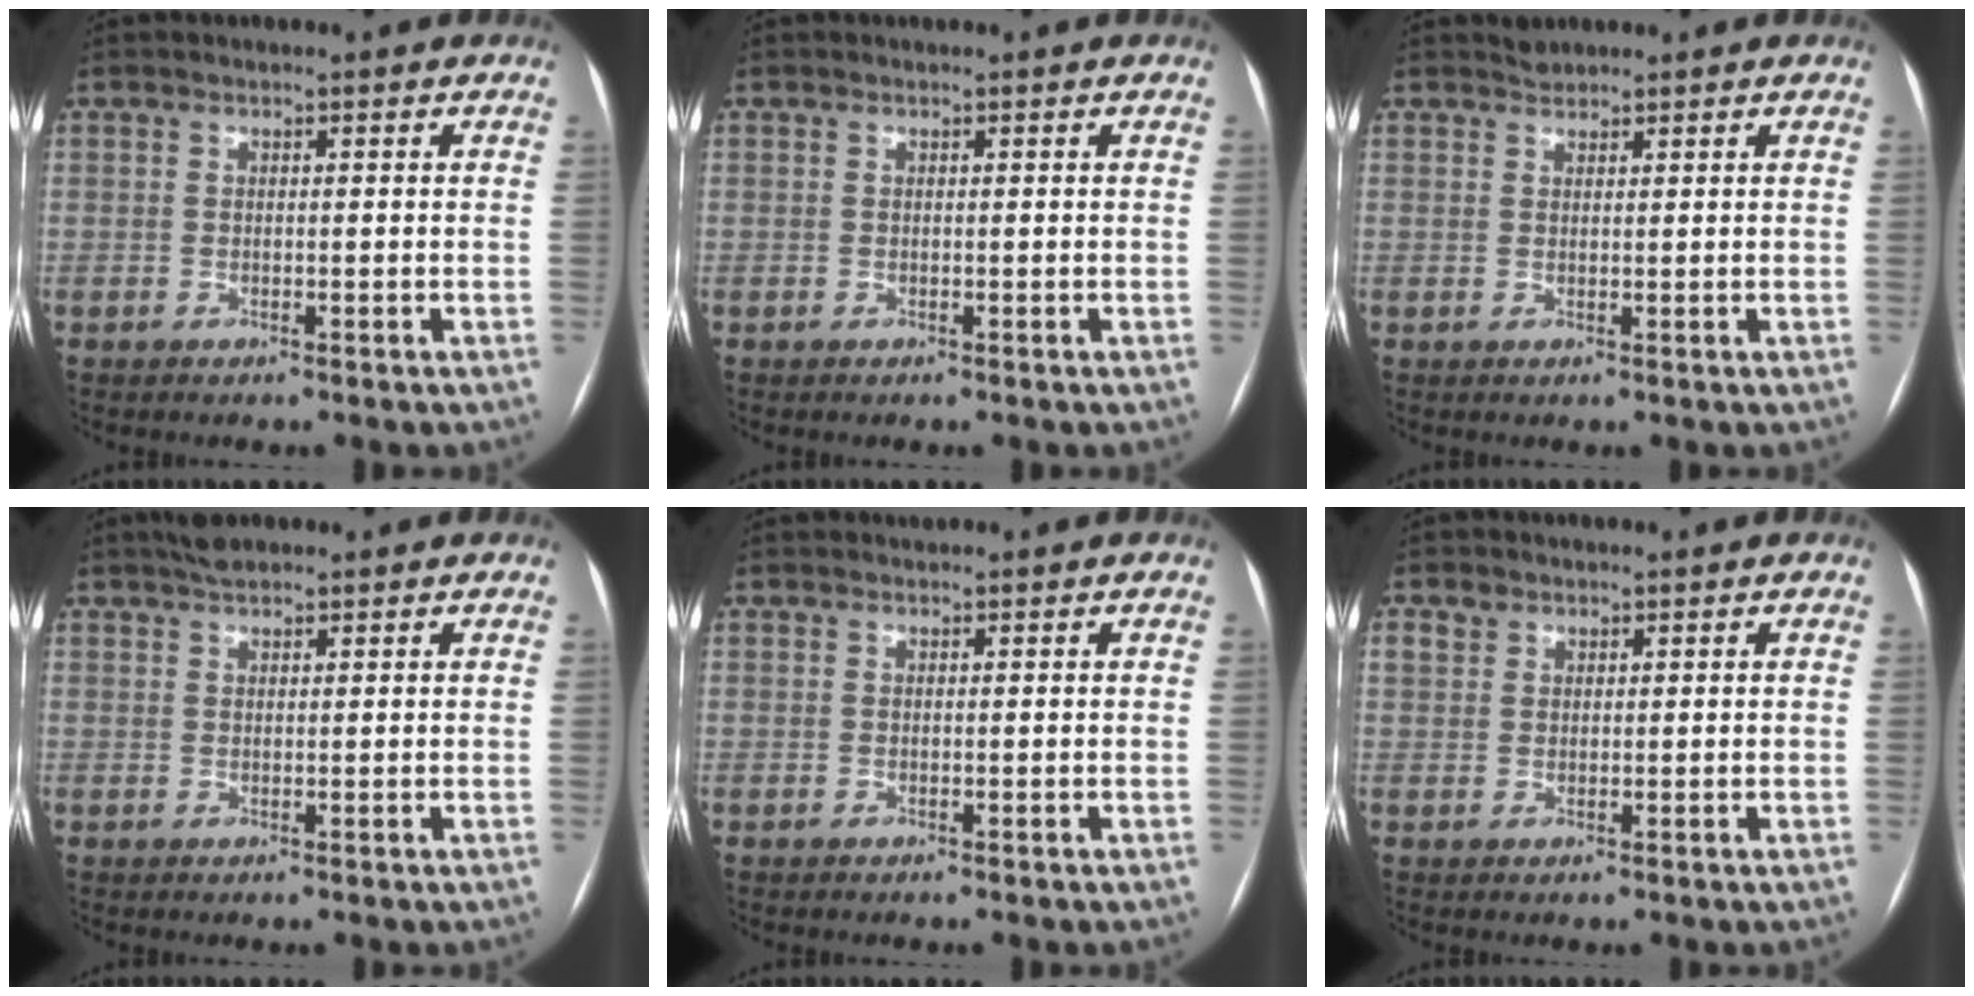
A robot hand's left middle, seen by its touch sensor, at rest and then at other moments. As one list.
[{"total": 0.0}, {"total": 1.1, "force": [1.0, 0.3, -0.2], "torque": [0.000, 0.003, 0.018]}, {"total": 2.5, "force": [2.1, 0.7, 1.1], "torque": [-0.021, 0.013, 0.038]}, {"total": 1.0, "force": [1.0, 0.1, 0.2], "torque": [-0.007, 0.020, 0.020]}, {"total": 1.9, "force": [1.2, 1.5, 0.3], "torque": [-0.003, 0.007, 0.020]}]